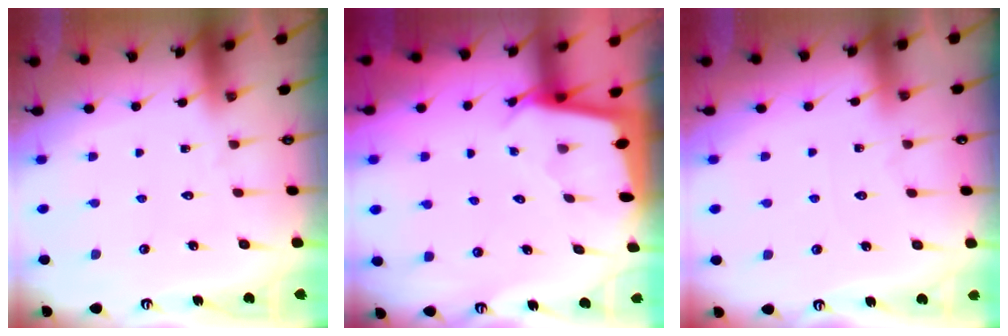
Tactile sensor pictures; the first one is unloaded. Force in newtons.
{"total": 2.3, "press": 2.3, "slide": 0.2}
{"total": 2.3, "press": 2.3, "slide": 0.3}